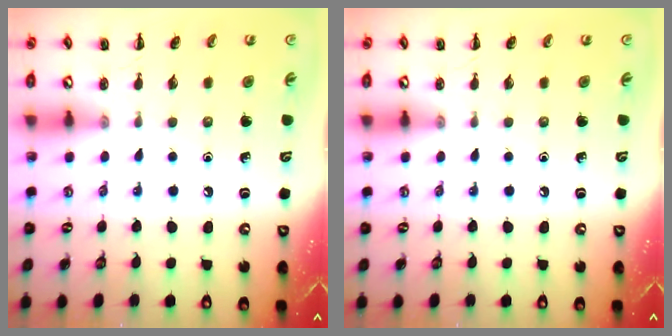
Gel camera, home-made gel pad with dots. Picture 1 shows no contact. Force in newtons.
{"total": 0.0}